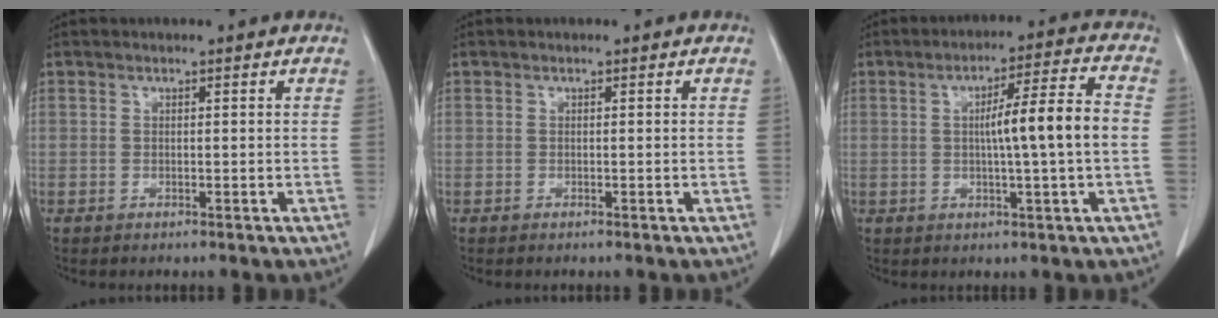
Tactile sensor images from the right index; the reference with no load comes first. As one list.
[{"total": 0.0}, {"total": 9.4, "force": [-0.2, -0.4, 9.4], "torque": [-0.150, 0.011, -0.005]}]